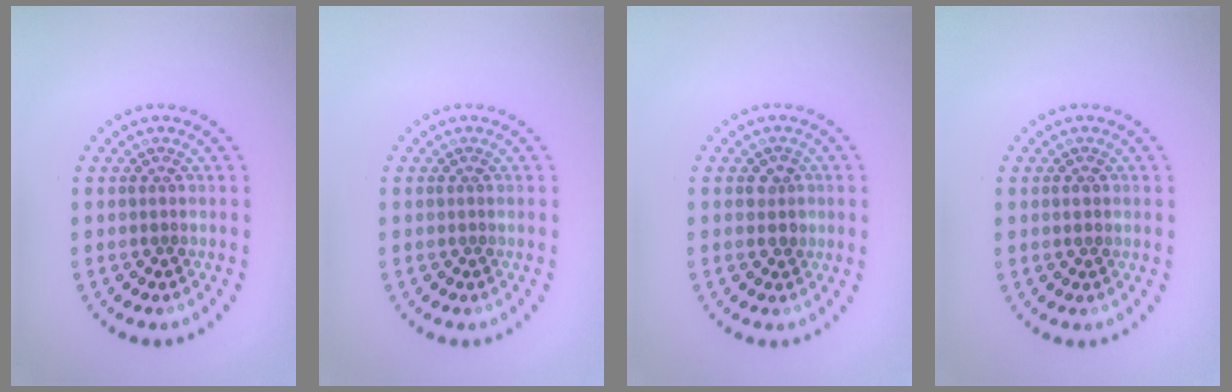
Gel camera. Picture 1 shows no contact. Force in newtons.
{"total": 0.0}
{"total": 1.4, "press": 1.2, "slide": 0.6}
{"total": 0.9, "press": 0.9, "slide": 0.0}